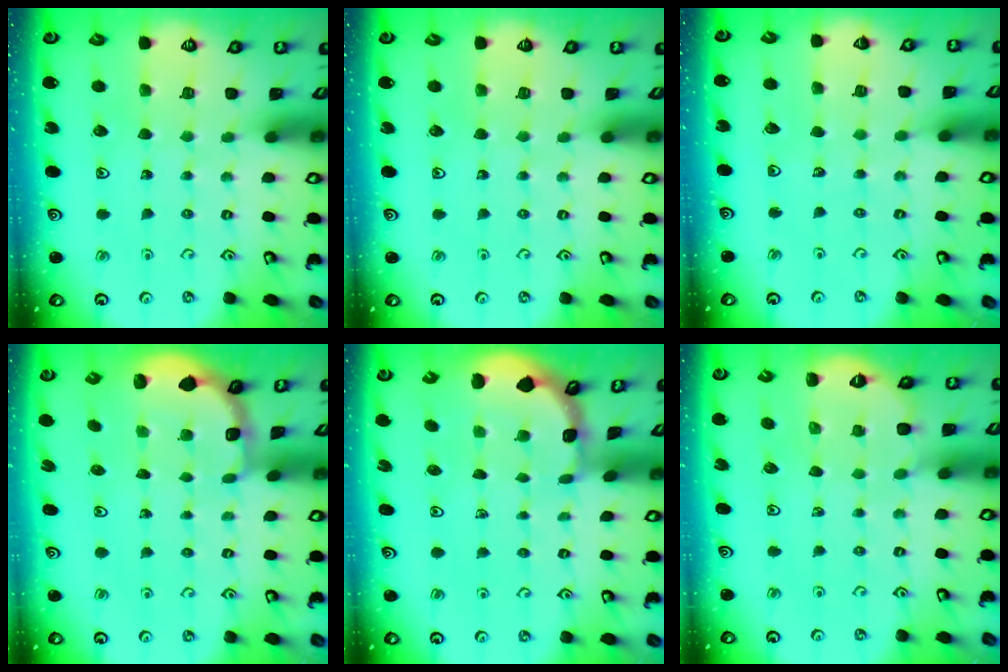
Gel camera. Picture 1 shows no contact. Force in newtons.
{"total": 0.0}
{"total": 1.6, "press": 1.6, "slide": 0.2}
{"total": 1.8, "press": 1.7, "slide": 0.7}
{"total": 1.6, "press": 1.6, "slide": 0.1}
{"total": 3.4, "press": 3.3, "slide": 0.7}